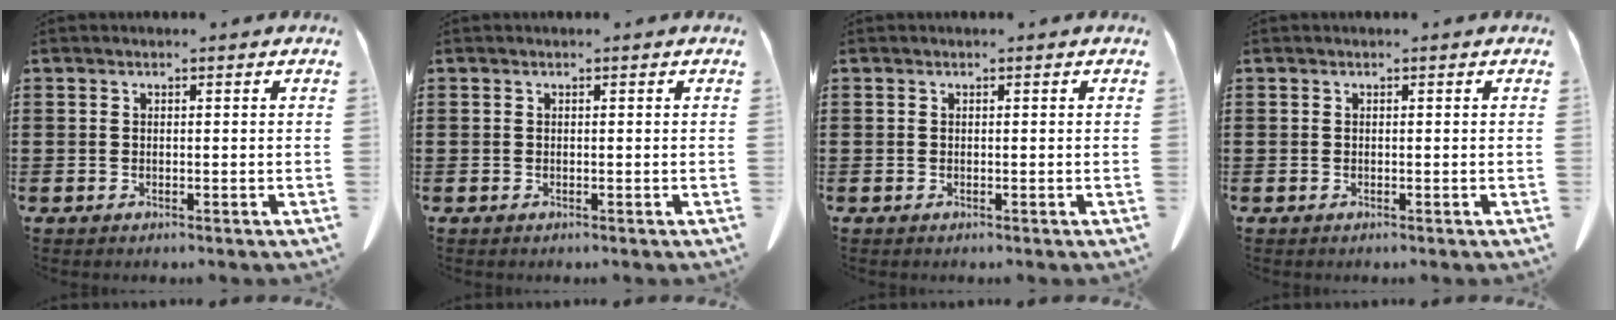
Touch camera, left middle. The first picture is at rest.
{"total": 0.0}
{"total": 0.0}
{"total": 0.0}